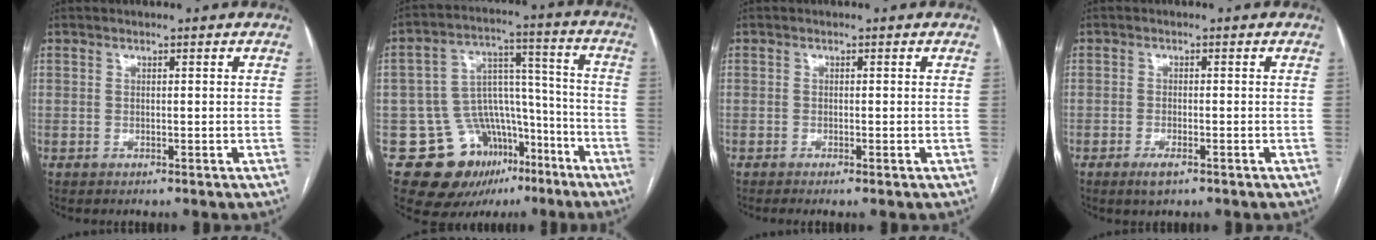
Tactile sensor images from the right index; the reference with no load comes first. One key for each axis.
{"total": 16.2, "fx": -8.9, "fy": 12.0, "fz": 6.2, "tx": -0.091, "ty": 0.084, "tz": -0.125}
{"total": 1.1, "fx": -0.8, "fy": -0.1, "fz": 0.8, "tx": -0.014, "ty": -0.001, "tz": -0.012}
{"total": 2.5, "fx": -1.6, "fy": 0.7, "fz": 1.8, "tx": -0.036, "ty": -0.001, "tz": -0.026}